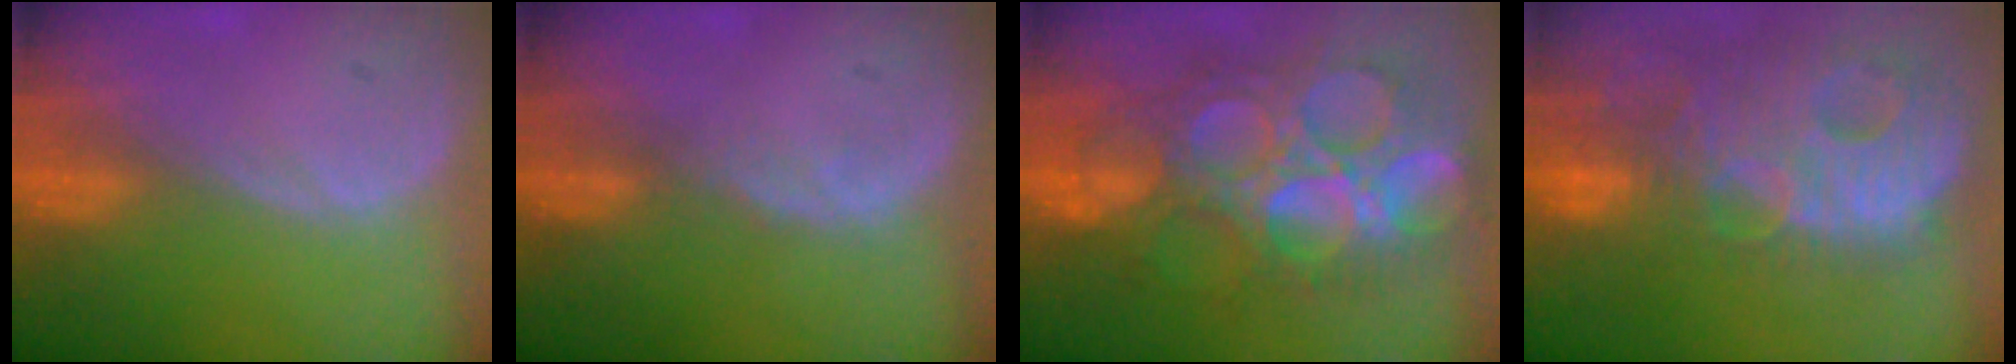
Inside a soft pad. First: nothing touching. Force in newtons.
{"total": 1.1, "press": 1.1, "slide": 0.2}
{"total": 13.6, "press": 13.5, "slide": 1.5}
{"total": 14.2, "press": 12.3, "slide": 7.2}